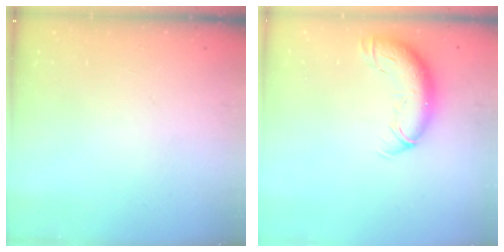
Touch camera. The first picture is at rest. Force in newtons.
{"total": 12.1, "press": 11.7, "slide": 3.1}